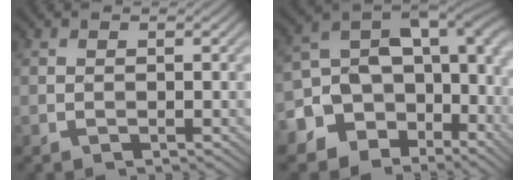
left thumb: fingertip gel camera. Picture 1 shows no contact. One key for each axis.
{"total": 13.9, "fx": -5.3, "fy": 10.5, "fz": 7.5, "tx": -0.163, "ty": -0.024, "tz": -0.081}